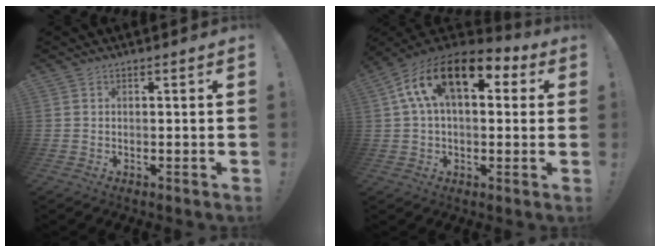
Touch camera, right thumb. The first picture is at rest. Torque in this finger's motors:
{"motor_torque": [2.50, 2.50, 1.45, -0.08, 0.16]}